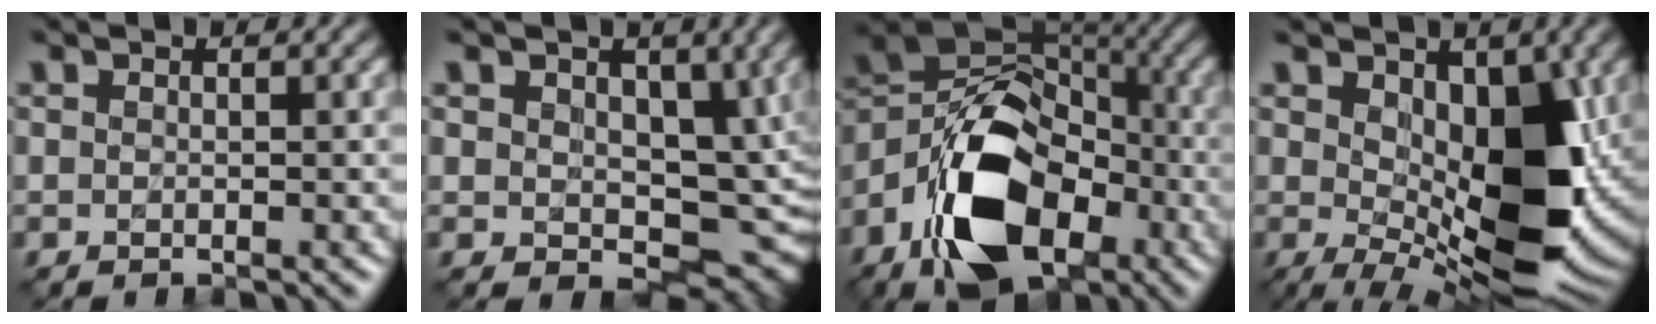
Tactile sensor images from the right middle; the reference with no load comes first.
{"total": 6.5, "force": [-0.1, 4.7, 4.5], "torque": [-0.054, -0.020, -0.004]}
{"total": 13.7, "force": [-6.1, 8.5, 8.9], "torque": [-0.174, -0.020, -0.120]}
{"total": 9.9, "force": [1.3, 4.5, 8.8], "torque": [-0.135, -0.010, 0.021]}